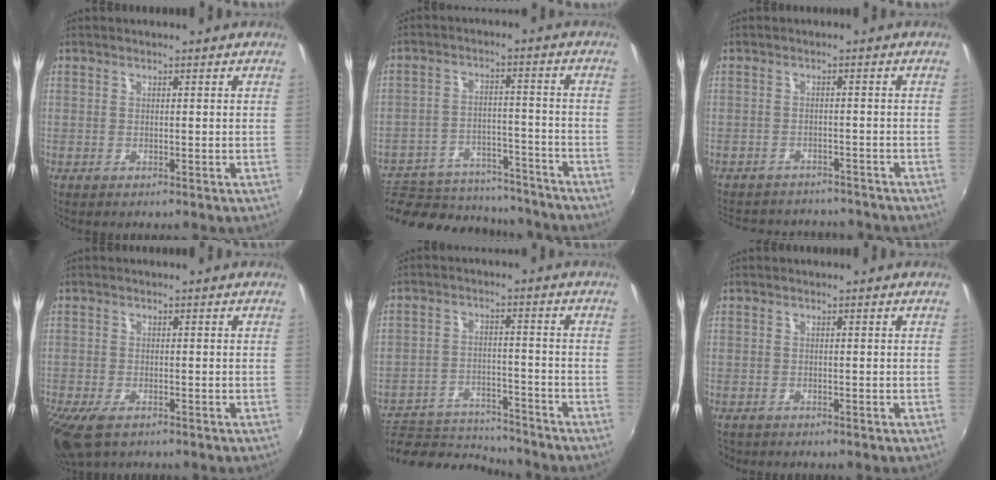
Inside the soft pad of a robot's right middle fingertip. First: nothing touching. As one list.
[{"total": 19.7, "force": [-16.5, 8.3, 6.9], "torque": [-0.155, 0.012, -0.216]}, {"total": 12.5, "force": [-11.1, 4.2, 3.8], "torque": [-0.091, -0.002, -0.151]}, {"total": 7.0, "force": [-4.5, 3.1, 4.4], "torque": [-0.109, -0.031, -0.083]}, {"total": 12.0, "force": [-11.3, 3.2, 2.6], "torque": [-0.064, 0.004, -0.176]}, {"total": 1.1, "force": [-0.9, 0.6, 0.2], "torque": [-0.009, -0.003, -0.015]}]